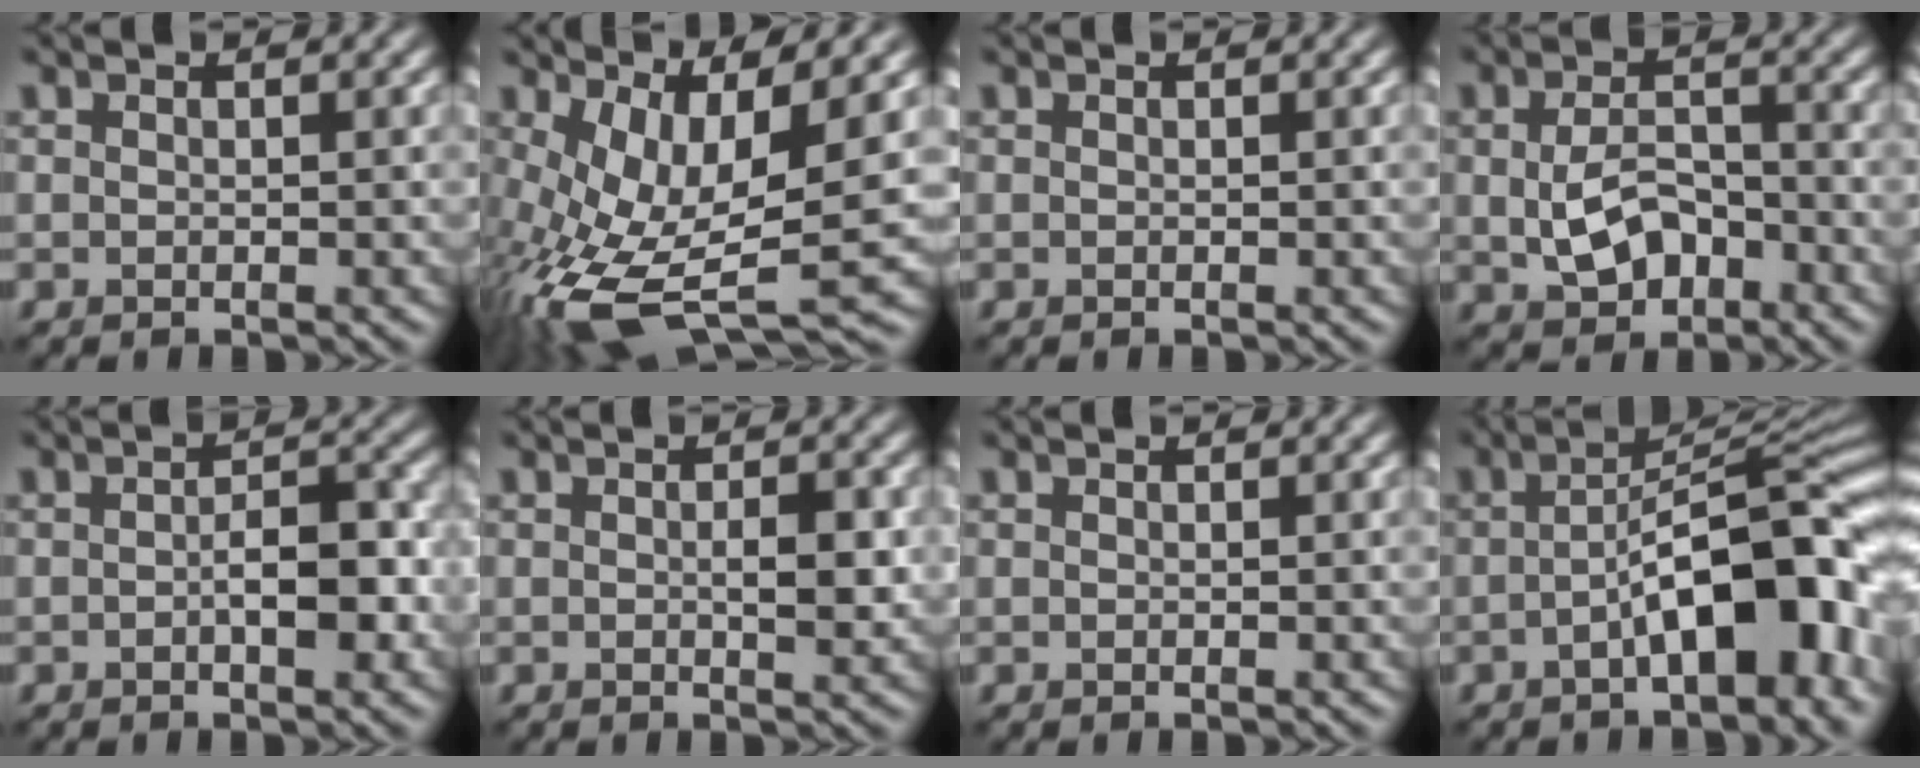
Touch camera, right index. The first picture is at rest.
{"total": 11.8, "force": [-2.4, 4.9, 10.5], "torque": [-0.228, -0.033, -0.030]}
{"total": 0.0}
{"total": 4.3, "force": [-0.9, 2.7, 3.1], "torque": [-0.065, -0.004, -0.012]}
{"total": 3.7, "force": [-0.8, 1.4, 3.3], "torque": [-0.050, 0.002, -0.012]}
{"total": 2.2, "force": [0.0, 0.8, 2.0], "torque": [-0.031, -0.003, 0.000]}
{"total": 0.0}
{"total": 10.1, "force": [-2.9, 3.5, 9.1], "torque": [-0.122, 0.018, -0.048]}